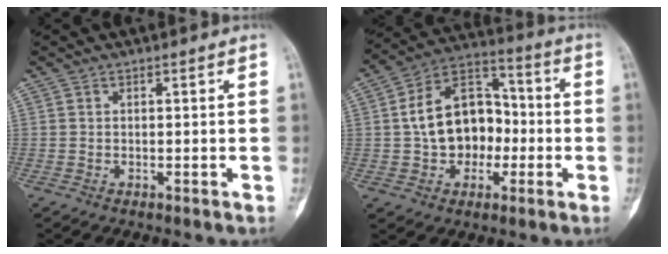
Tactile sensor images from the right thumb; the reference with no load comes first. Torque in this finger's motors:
{"motor_torque": [-0.18, 0.75, 0.42, -0.21, 0.32]}